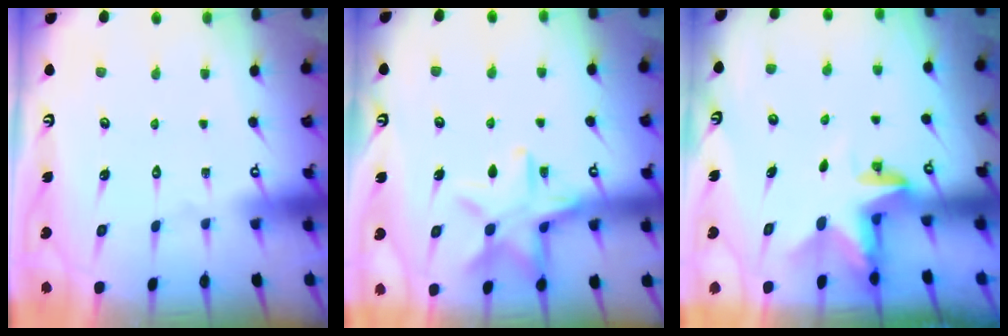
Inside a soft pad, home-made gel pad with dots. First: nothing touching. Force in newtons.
{"total": 13.8, "press": 13.7, "slide": 0.9}
{"total": 2.8, "press": 2.8, "slide": 0.2}